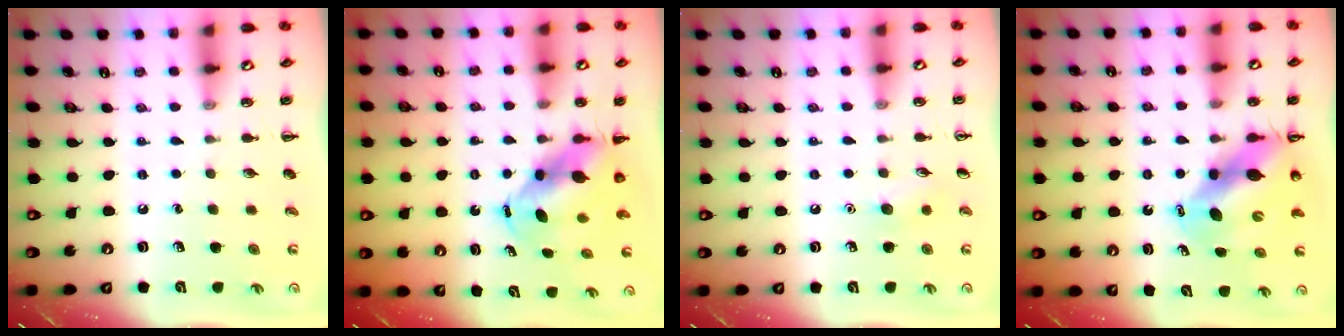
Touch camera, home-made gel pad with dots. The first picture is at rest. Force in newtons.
{"total": 6.6, "press": 6.3, "slide": 1.8}
{"total": 6.6, "press": 6.3, "slide": 1.9}
{"total": 11.1, "press": 10.6, "slide": 3.0}